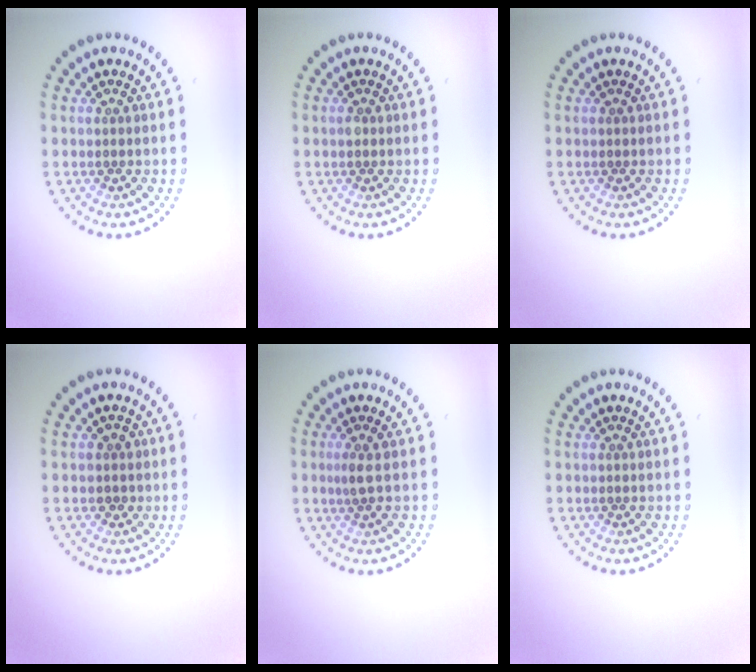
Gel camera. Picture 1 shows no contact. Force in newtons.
{"total": 0.8, "press": 0.8, "slide": 0.0}
{"total": 0.0}
{"total": 1.2, "press": 1.0, "slide": 0.5}
{"total": 1.3, "press": 1.0, "slide": 0.8}
{"total": 0.0}